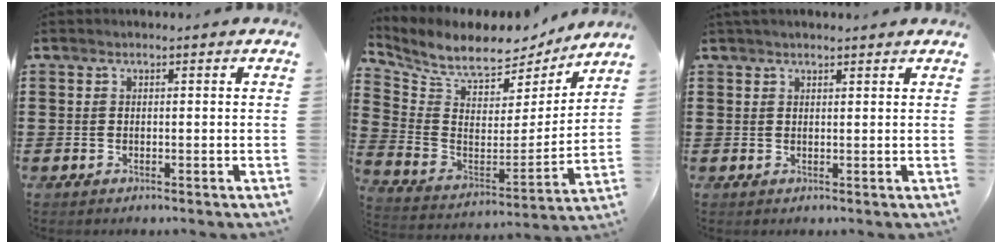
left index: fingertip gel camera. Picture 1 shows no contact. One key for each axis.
{"total": 8.1, "fx": 7.2, "fy": 2.3, "fz": 2.8, "tx": -0.086, "ty": -0.057, "tz": 0.123}
{"total": 1.3, "fx": 1.2, "fy": 0.3, "fz": 0.4, "tx": -0.010, "ty": 0.001, "tz": 0.024}